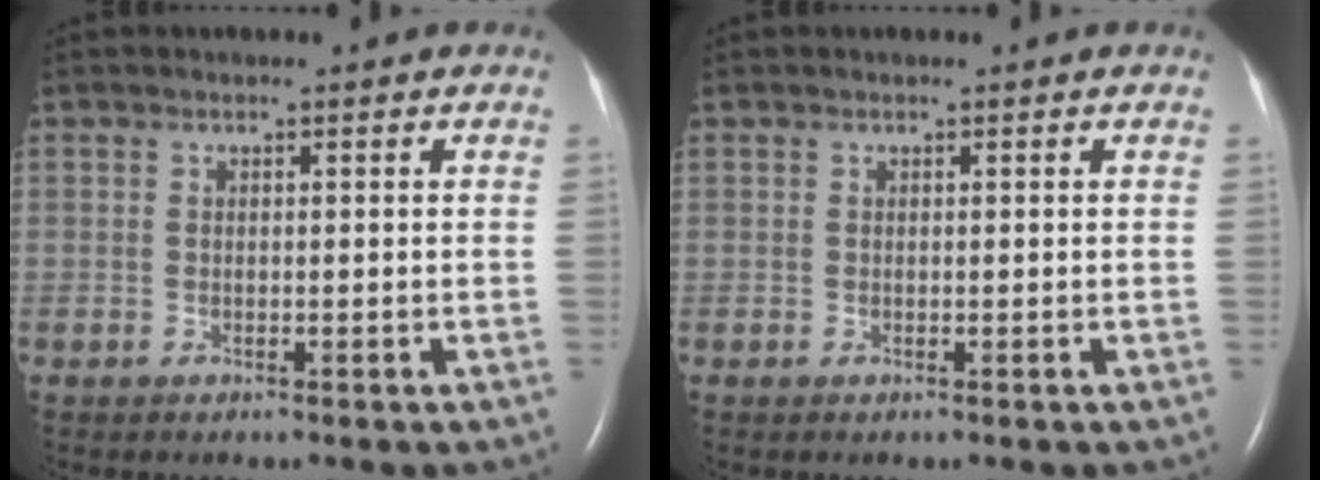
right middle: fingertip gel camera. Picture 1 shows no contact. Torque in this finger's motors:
{"motor_torque": [0.02, -0.02, 0.00, 0.00]}